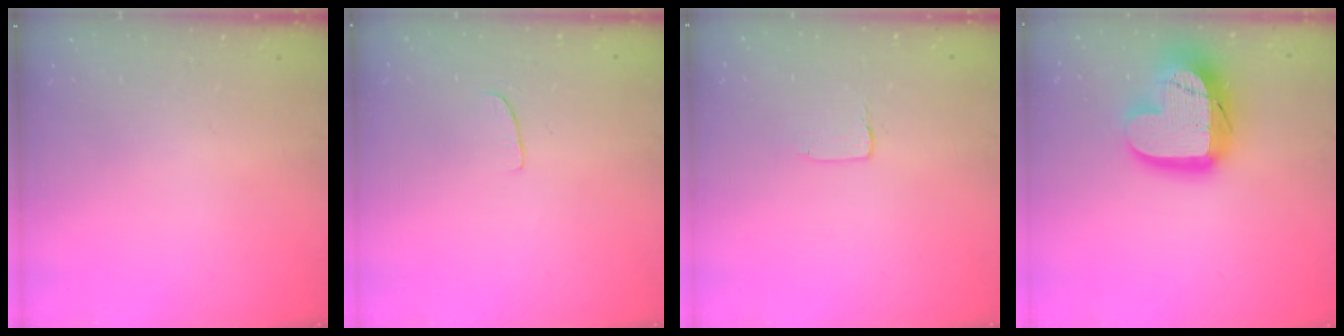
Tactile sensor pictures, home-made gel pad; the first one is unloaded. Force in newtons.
{"total": 4.7, "press": 4.7, "slide": 0.3}
{"total": 1.0, "press": 1.0, "slide": 0.1}
{"total": 20.6, "press": 20.6, "slide": 1.5}